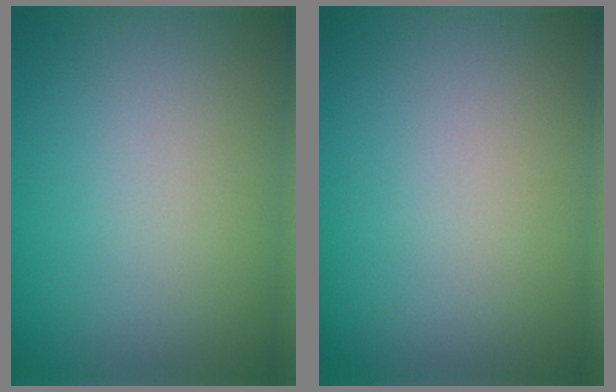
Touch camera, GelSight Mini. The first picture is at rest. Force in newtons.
{"total": 0.0}